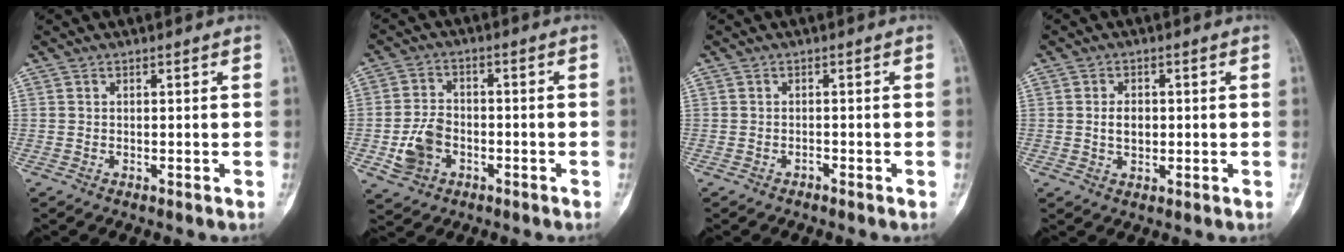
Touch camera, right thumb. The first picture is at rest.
{"total": 7.4, "force": [-2.3, 5.5, 4.3], "torque": [-0.077, 0.016, -0.039]}
{"total": 0.7, "force": [-0.6, 0.4, 0.1], "torque": [0.001, 0.004, -0.013]}
{"total": 3.5, "force": [0.1, 2.4, 2.5], "torque": [-0.033, 0.002, 0.002]}